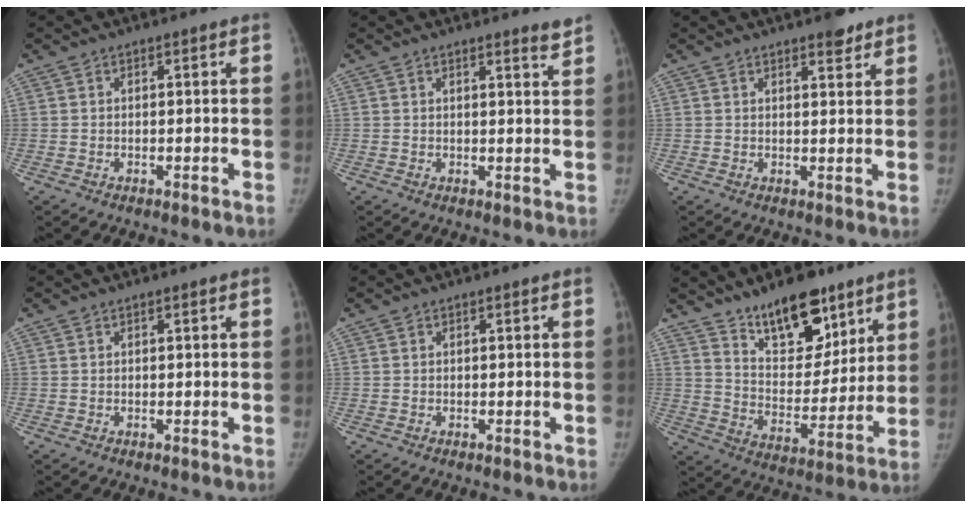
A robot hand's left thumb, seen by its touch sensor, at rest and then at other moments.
{"total": 2.2, "force": [2.0, 0.1, 0.9], "torque": [-0.009, -0.021, 0.023]}
{"total": 3.8, "force": [2.8, 1.2, 2.2], "torque": [-0.019, -0.016, 0.038]}
{"total": 0.0}
{"total": 0.0}
{"total": 16.4, "force": [11.5, 7.6, 8.9], "torque": [-0.084, -0.081, 0.196]}